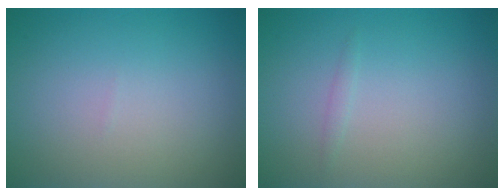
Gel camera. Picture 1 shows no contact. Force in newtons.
{"total": 0.6, "press": 0.6, "slide": 0.0}